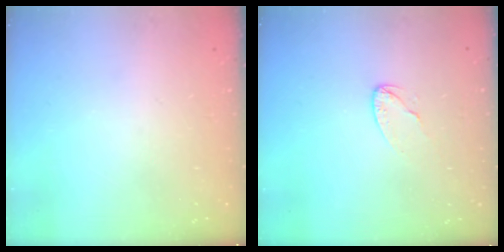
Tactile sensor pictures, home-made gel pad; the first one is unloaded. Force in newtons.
{"total": 4.6, "press": 4.6, "slide": 0.4}